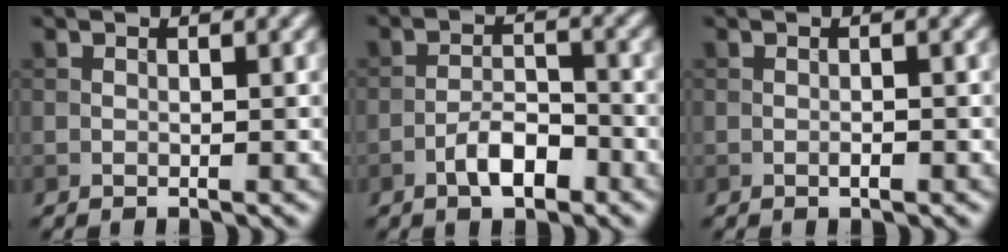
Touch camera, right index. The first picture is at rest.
{"total": 3.5, "force": [-2.0, 1.4, 2.5], "torque": [-0.038, 0.009, -0.038]}
{"total": 0.8, "force": [-0.4, 0.1, 0.7], "torque": [-0.013, 0.000, -0.007]}